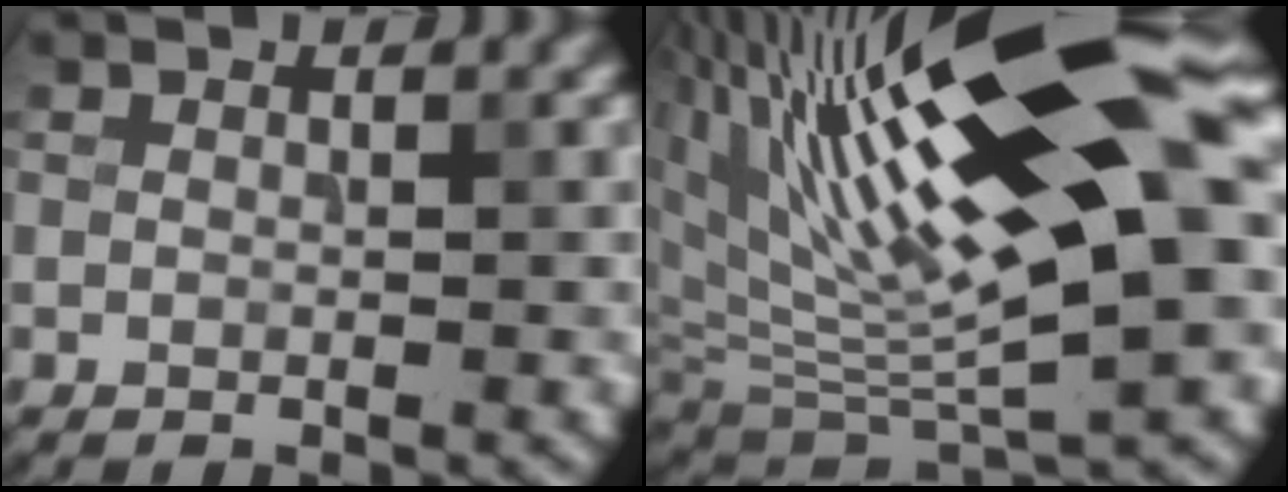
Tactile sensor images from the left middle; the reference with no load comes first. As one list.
[{"total": 18.2, "force": [6.3, 6.0, 16.0], "torque": [-0.276, 0.011, 0.107]}]